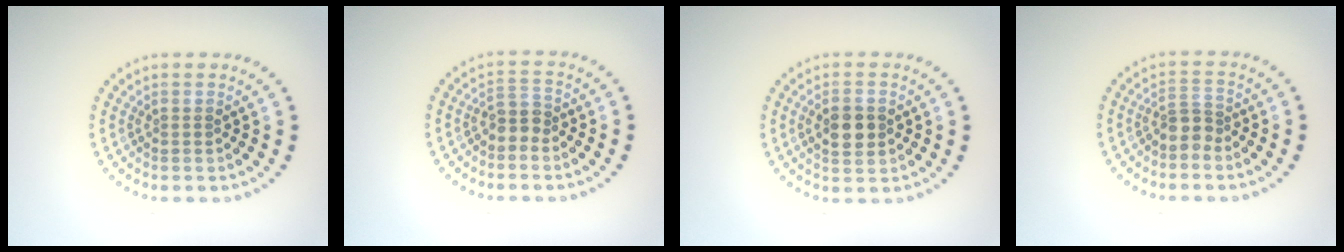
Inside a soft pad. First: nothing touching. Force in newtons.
{"total": 2.0, "press": 1.7, "slide": 1.0}
{"total": 3.2, "press": 3.2, "slide": 0.1}
{"total": 2.2, "press": 1.6, "slide": 1.4}